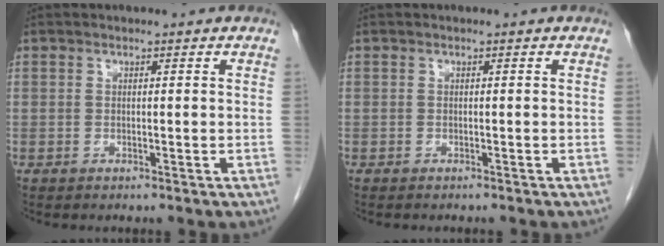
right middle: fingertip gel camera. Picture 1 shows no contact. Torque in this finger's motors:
{"motor_torque": [0.06, -0.05, -0.02, 0.00]}